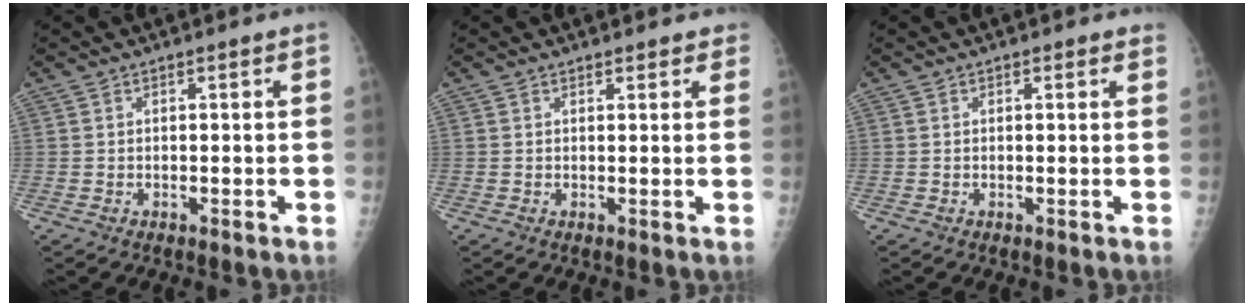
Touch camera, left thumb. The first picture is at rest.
{"total": 2.9, "force": [2.6, 1.1, 0.8], "torque": [0.014, -0.006, 0.020]}
{"total": 1.3, "force": [1.0, 0.5, 0.5], "torque": [0.000, -0.002, 0.009]}